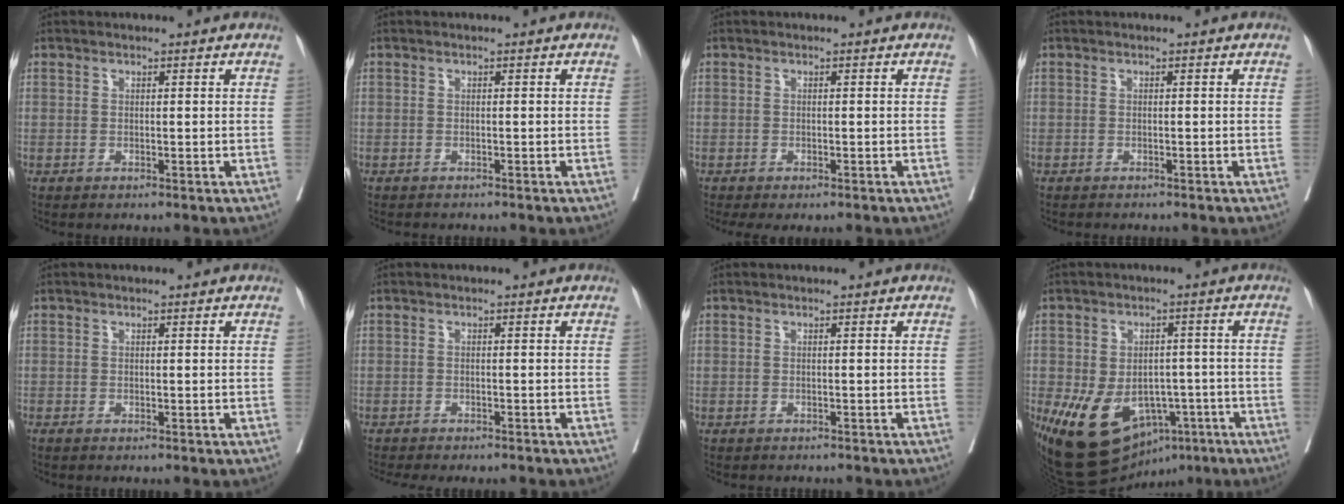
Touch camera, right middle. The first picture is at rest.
{"total": 2.3, "force": [-2.1, 0.5, 0.8], "torque": [-0.013, -0.004, -0.025]}
{"total": 3.2, "force": [-2.5, 1.1, 1.7], "torque": [-0.015, -0.008, -0.036]}
{"total": 2.5, "force": [-2.3, 0.4, 1.0], "torque": [-0.013, -0.003, -0.028]}
{"total": 0.0}
{"total": 8.2, "force": [-7.5, 1.2, 3.1], "torque": [-0.032, -0.007, -0.097]}
{"total": 3.4, "force": [-3.1, 0.8, 1.1], "torque": [-0.013, -0.002, -0.038]}
{"total": 15.8, "force": [-7.2, 9.9, 9.9], "torque": [-0.185, 0.004, -0.095]}